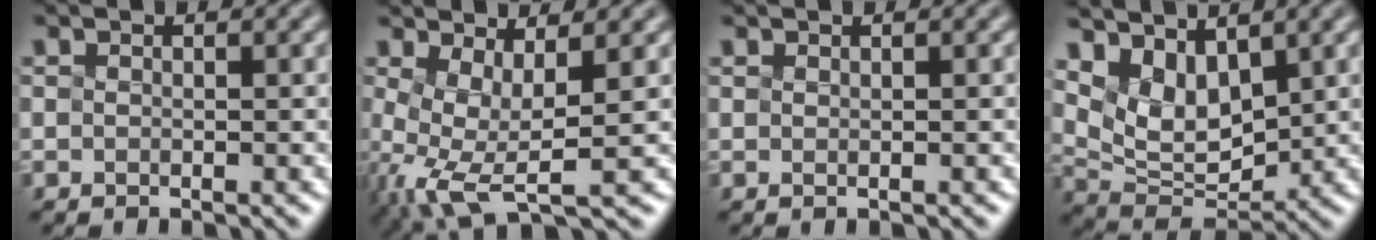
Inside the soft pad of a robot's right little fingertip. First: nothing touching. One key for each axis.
{"total": 4.6, "fx": -0.7, "fy": 1.1, "fz": 4.4, "tx": -0.095, "ty": 0.000, "tz": 0.008}
{"total": 1.6, "fx": 0.9, "fy": 0.9, "fz": 1.0, "tx": -0.007, "ty": 0.021, "tz": 0.007}
{"total": 5.1, "fx": 3.2, "fy": 2.4, "fz": 3.2, "tx": -0.076, "ty": -0.001, "tz": 0.082}